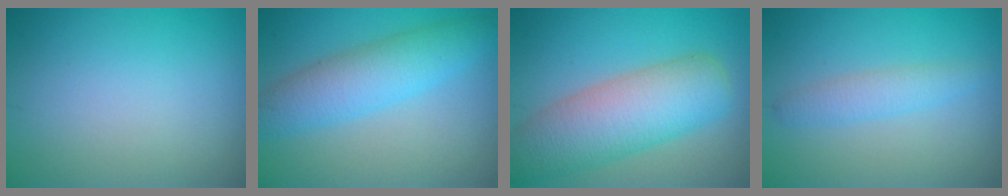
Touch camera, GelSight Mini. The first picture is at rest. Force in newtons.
{"total": 5.2, "press": 5.2, "slide": 0.1}
{"total": 8.6, "press": 8.6, "slide": 0.5}
{"total": 2.1, "press": 2.1, "slide": 0.2}